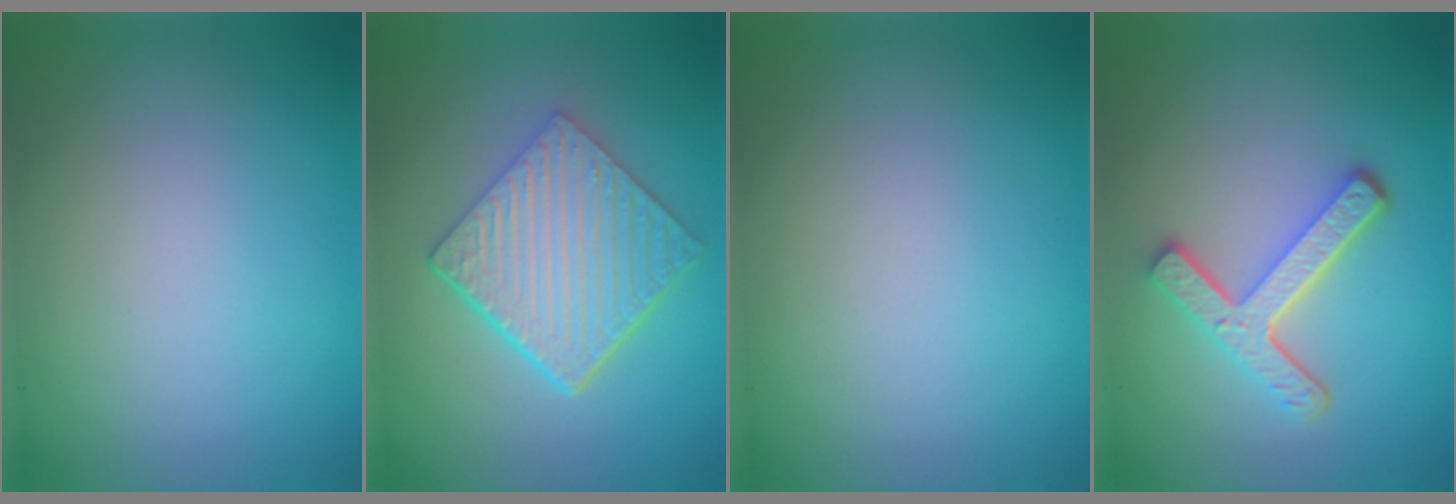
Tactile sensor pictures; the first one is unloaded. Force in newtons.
{"total": 6.6, "press": 4.7, "slide": 4.7}
{"total": 0.0}
{"total": 4.7, "press": 3.6, "slide": 3.1}